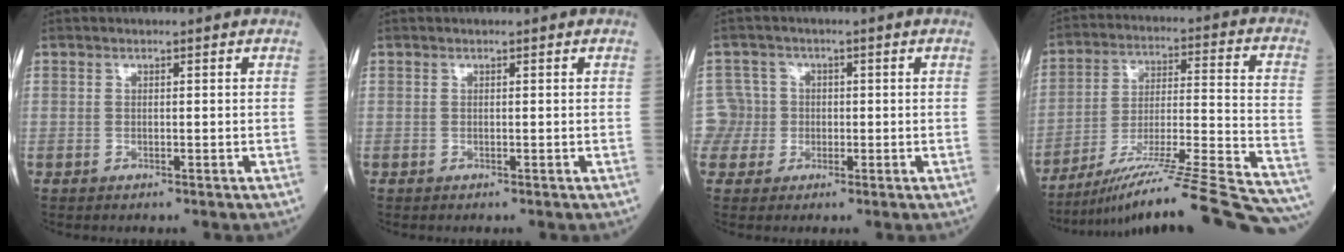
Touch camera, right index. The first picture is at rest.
{"total": 0.0}
{"total": 4.4, "force": [-0.4, 4.3, -0.7], "torque": [0.026, 0.016, -0.010]}
{"total": 27.3, "force": [-23.9, -0.7, 13.1], "torque": [-0.121, -0.018, -0.354]}